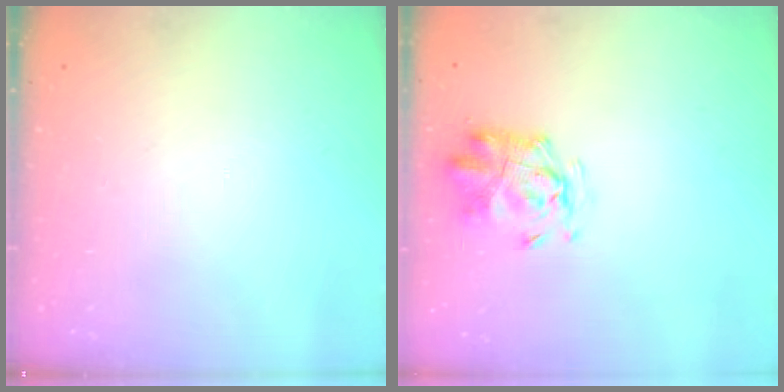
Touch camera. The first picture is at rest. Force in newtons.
{"total": 2.5, "press": 2.4, "slide": 0.7}